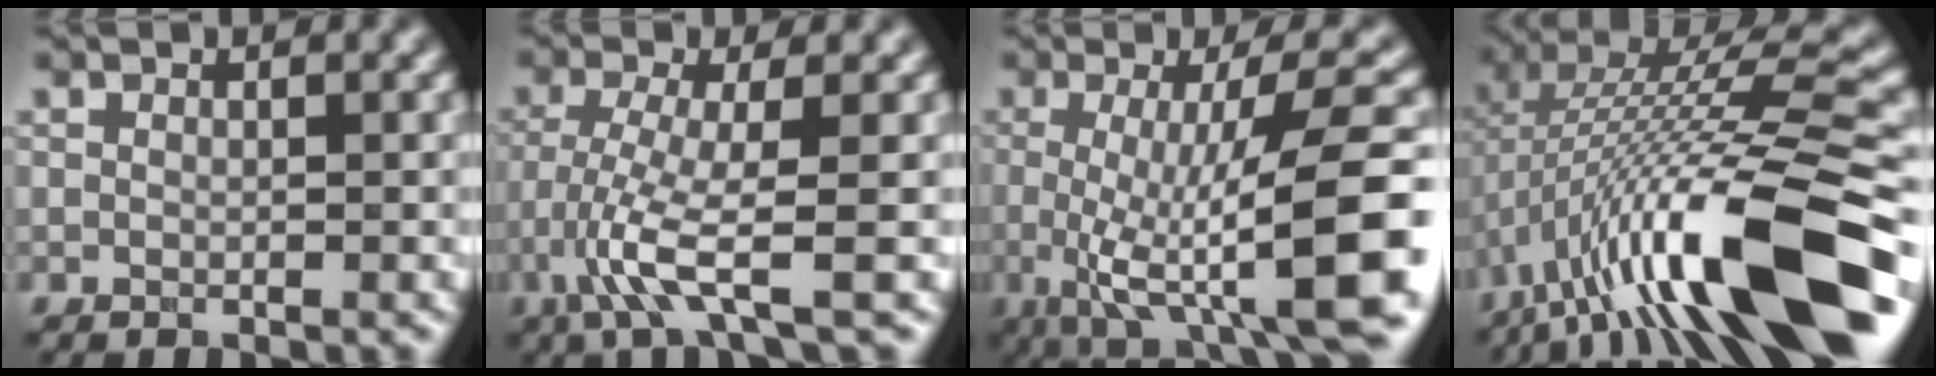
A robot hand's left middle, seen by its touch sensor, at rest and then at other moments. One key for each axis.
{"total": 5.0, "fx": -2.5, "fy": 0.4, "fz": 4.3, "tx": -0.099, "ty": -0.008, "tz": -0.047}
{"total": 11.7, "fx": -2.3, "fy": 2.7, "fz": 11.1, "tx": -0.160, "ty": -0.011, "tz": -0.023}
{"total": 13.7, "fx": -4.7, "fy": 3.4, "fz": 12.5, "tx": -0.228, "ty": 0.020, "tz": -0.060}